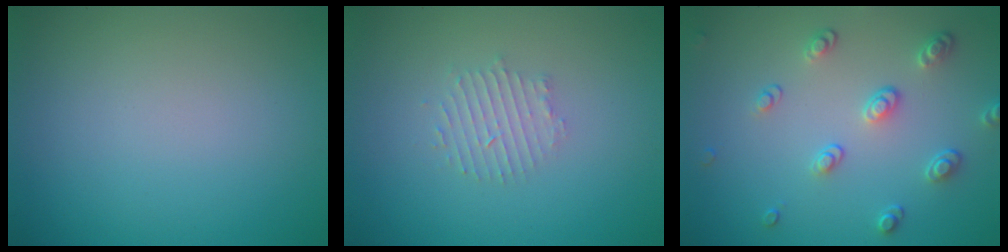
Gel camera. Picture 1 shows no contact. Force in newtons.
{"total": 1.8, "press": 1.7, "slide": 0.4}
{"total": 2.8, "press": 2.5, "slide": 1.1}